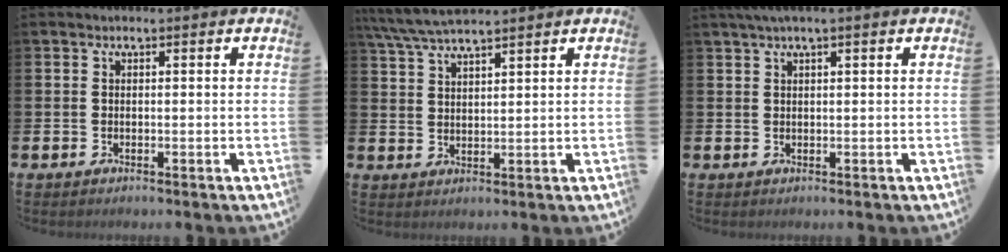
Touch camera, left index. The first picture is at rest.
{"total": 5.5, "force": [5.0, 0.6, 2.2], "torque": [-0.056, -0.016, 0.091]}
{"total": 1.9, "force": [1.3, -0.1, 1.4], "torque": [-0.036, 0.005, 0.025]}